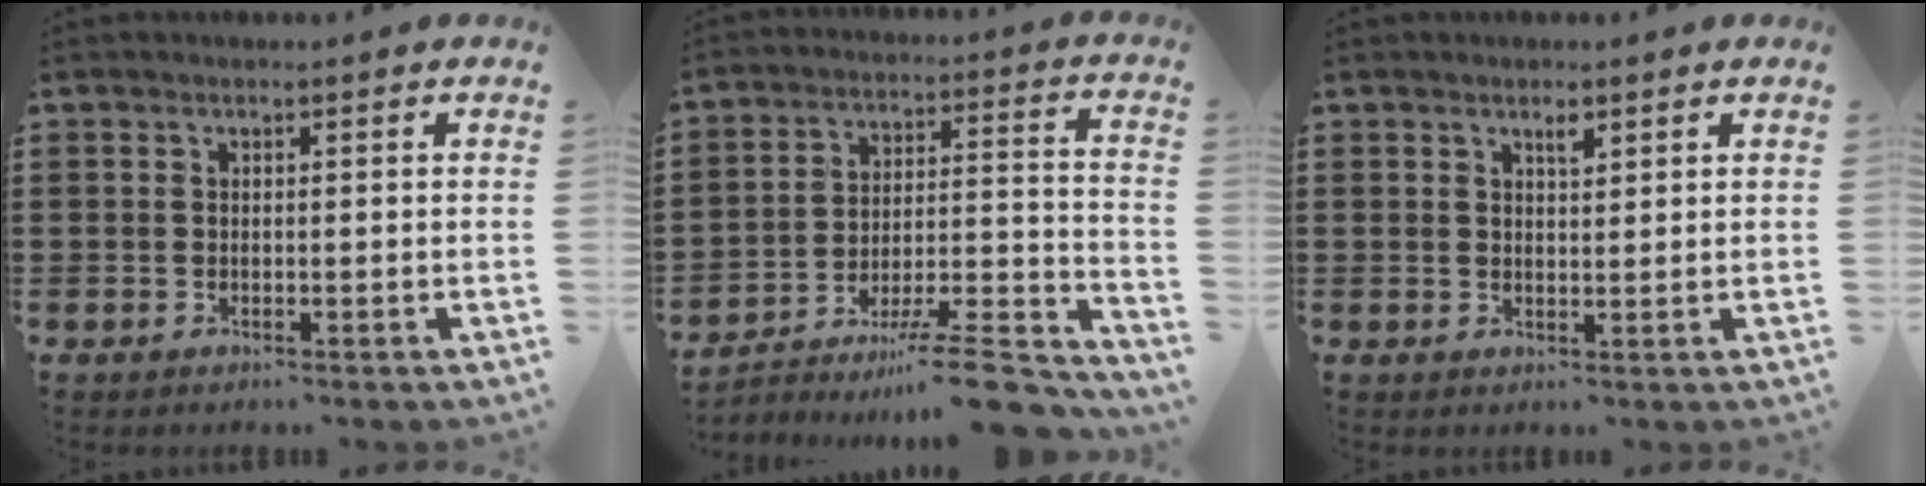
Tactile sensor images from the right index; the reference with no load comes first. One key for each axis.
{"total": 11.3, "fx": -9.2, "fy": 1.4, "fz": 6.3, "tx": -0.083, "ty": 0.027, "tz": -0.172}
{"total": 1.7, "fx": 1.1, "fy": 0.5, "fz": 1.1, "tx": -0.016, "ty": 0.000, "tz": 0.017}